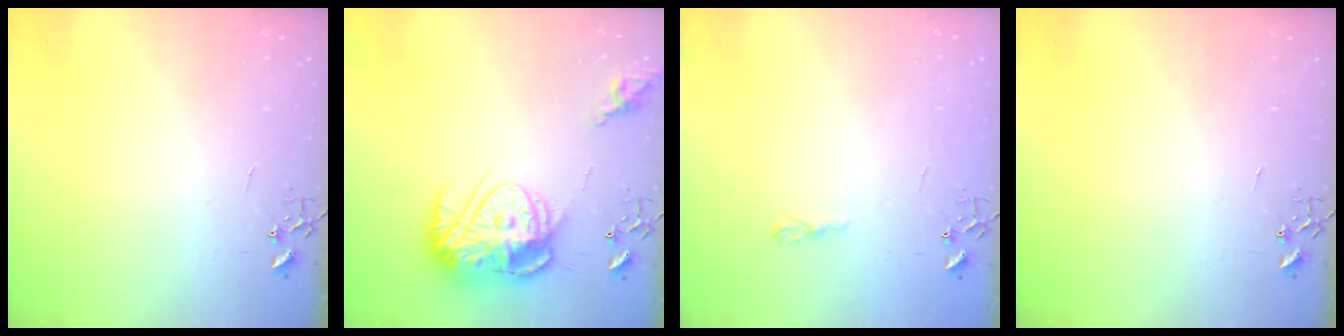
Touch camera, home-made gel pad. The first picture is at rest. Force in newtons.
{"total": 17.2, "press": 17.2, "slide": 1.4}
{"total": 3.8, "press": 3.8, "slide": 0.4}
{"total": 0.0}